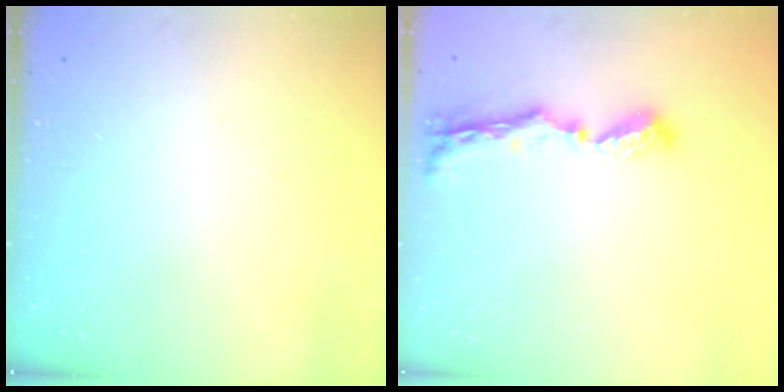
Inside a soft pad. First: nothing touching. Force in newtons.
{"total": 8.6, "press": 8.5, "slide": 0.8}